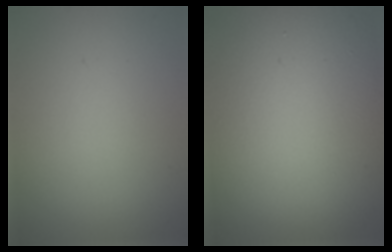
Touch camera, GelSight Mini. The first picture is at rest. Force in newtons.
{"total": 16.8, "press": 16.7, "slide": 0.9}